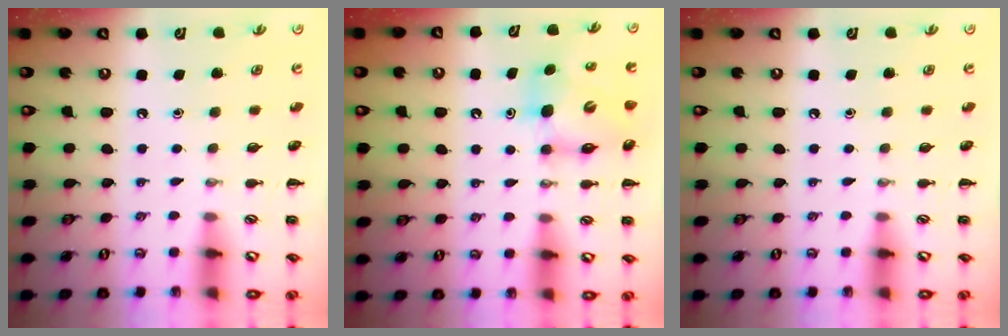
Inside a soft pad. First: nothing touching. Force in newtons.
{"total": 7.0, "press": 7.0, "slide": 0.8}
{"total": 0.0}